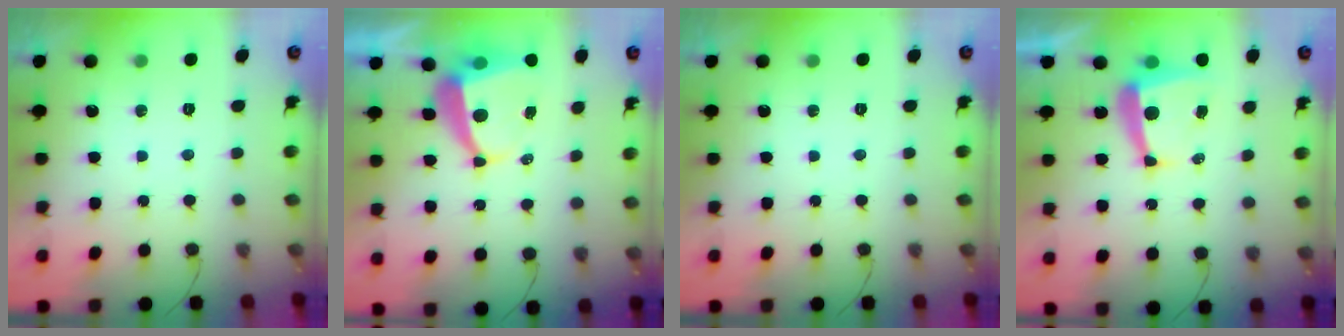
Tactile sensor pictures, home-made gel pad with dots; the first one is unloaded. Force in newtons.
{"total": 6.9, "press": 6.9, "slide": 0.9}
{"total": 0.0}
{"total": 8.9, "press": 8.9, "slide": 0.7}